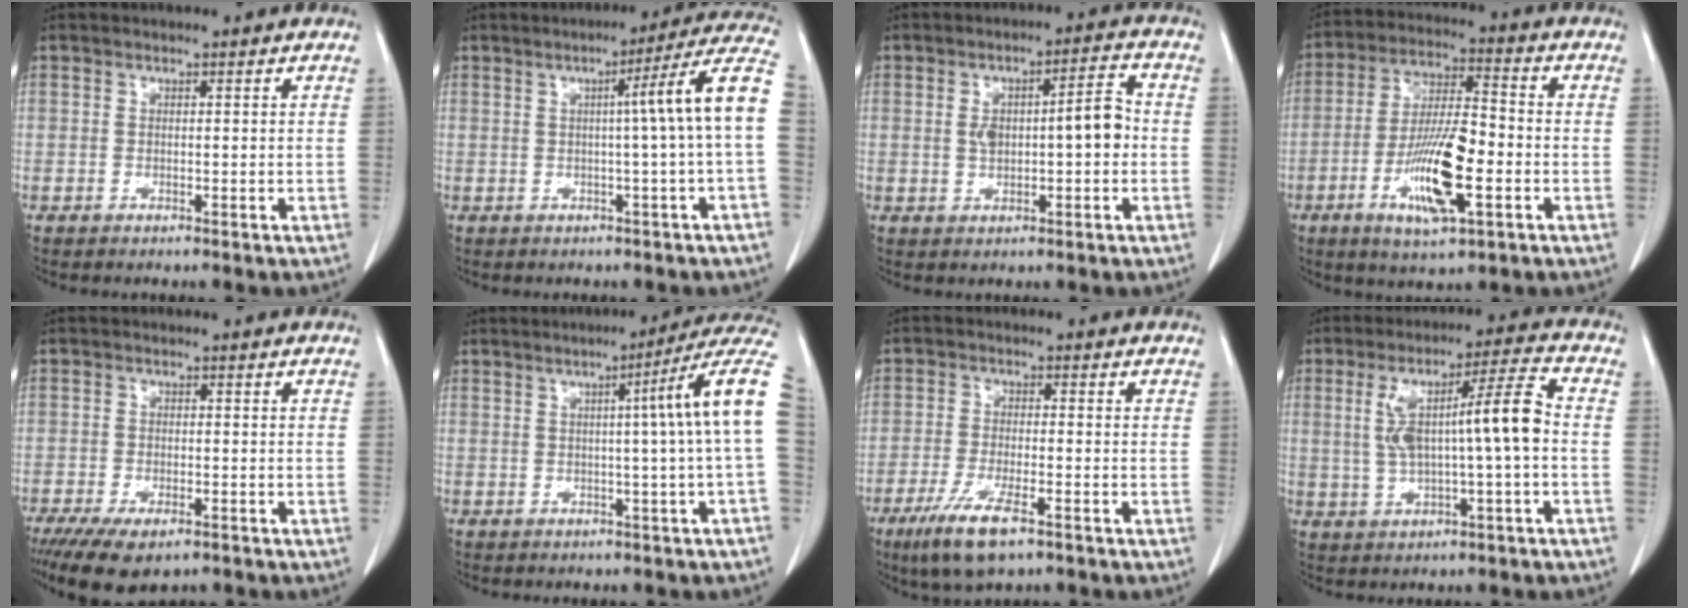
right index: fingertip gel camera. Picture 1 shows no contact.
{"total": 10.4, "force": [0.4, -1.8, 10.2], "torque": [-0.122, 0.022, 0.000]}
{"total": 7.5, "force": [0.0, 2.2, 7.1], "torque": [-0.120, 0.027, 0.004]}
{"total": 12.8, "force": [-4.2, 2.7, 11.8], "torque": [-0.226, -0.007, -0.072]}
{"total": 8.4, "force": [-5.8, 3.1, 5.2], "torque": [-0.084, -0.014, -0.090]}
{"total": 11.0, "force": [1.4, -1.9, 10.8], "torque": [-0.121, 0.023, 0.009]}
{"total": 8.0, "force": [-4.8, 1.5, 6.1], "torque": [-0.122, -0.018, -0.084]}
{"total": 11.1, "force": [0.3, 0.8, 11.0], "torque": [-0.197, 0.027, 0.008]}